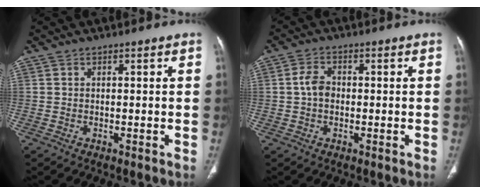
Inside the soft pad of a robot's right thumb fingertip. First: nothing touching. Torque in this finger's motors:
{"motor_torque": [0.47, -0.28, 0.21, -0.45, -0.01]}